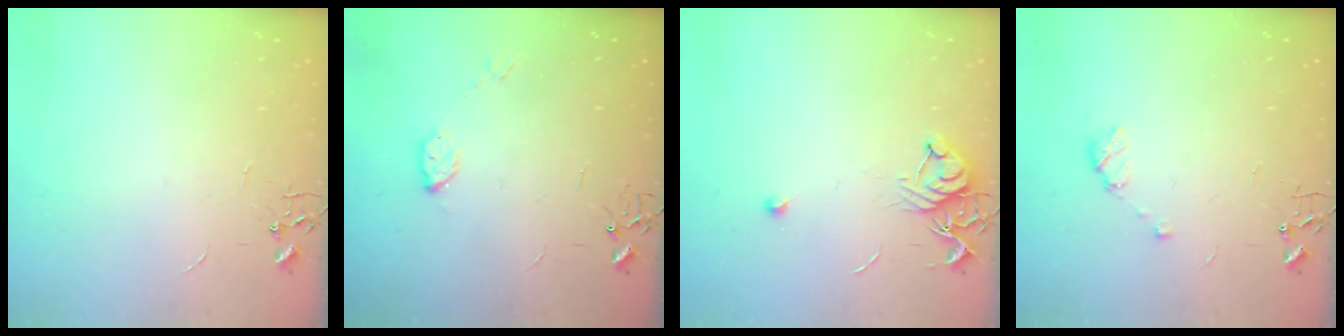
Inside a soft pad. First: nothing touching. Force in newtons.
{"total": 5.2, "press": 5.2, "slide": 0.3}
{"total": 8.0, "press": 7.9, "slide": 0.9}
{"total": 6.8, "press": 6.8, "slide": 0.9}